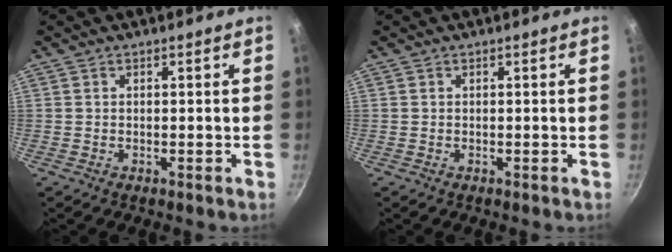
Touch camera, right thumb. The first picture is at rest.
{"total": 0.0}